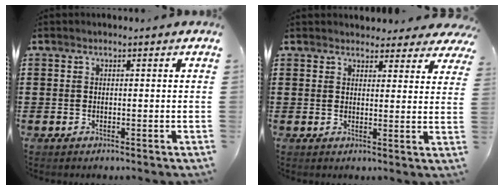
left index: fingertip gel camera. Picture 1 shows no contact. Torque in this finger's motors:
{"motor_torque": [1.12, -1.02, 0.33, 0.04]}